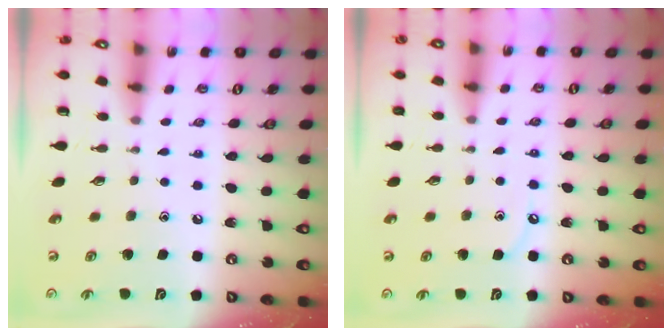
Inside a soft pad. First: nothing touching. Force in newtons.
{"total": 5.2, "press": 5.1, "slide": 0.7}